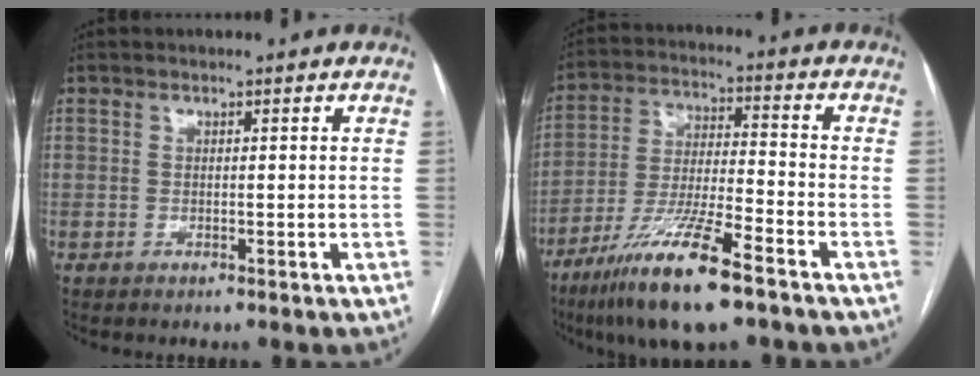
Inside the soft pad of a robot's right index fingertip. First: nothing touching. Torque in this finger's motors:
{"motor_torque": [0.69, -0.63, 0.79, 0.19]}